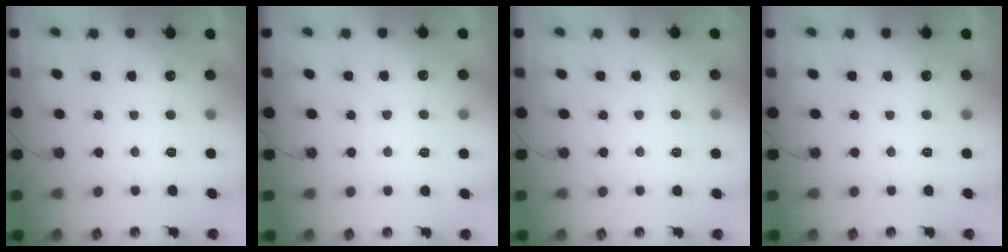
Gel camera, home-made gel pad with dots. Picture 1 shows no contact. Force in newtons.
{"total": 7.3, "press": 7.3, "slide": 0.5}
{"total": 2.3, "press": 2.2, "slide": 0.4}
{"total": 0.0}